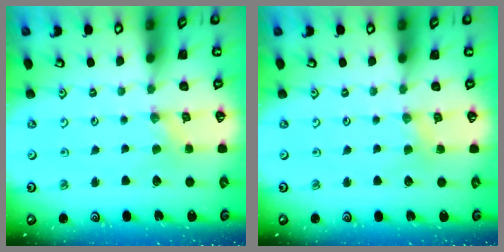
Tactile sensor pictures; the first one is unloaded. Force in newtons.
{"total": 2.4, "press": 2.3, "slide": 0.5}